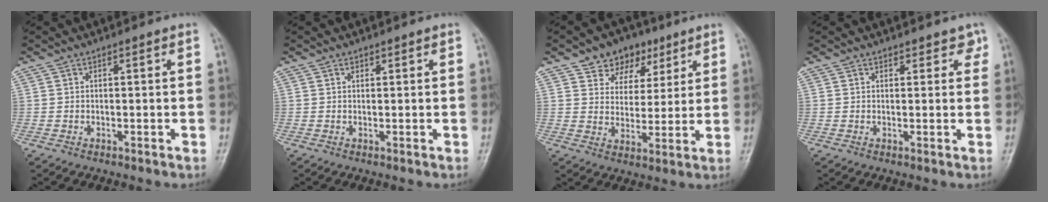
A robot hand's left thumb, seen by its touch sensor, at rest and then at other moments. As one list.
[{"total": 0.6, "force": [0.4, 0.4, 0.2], "torque": [0.000, -0.002, 0.005]}, {"total": 9.6, "force": [5.8, 6.9, 3.3], "torque": [-0.013, -0.021, 0.094]}, {"total": 2.1, "force": [1.5, 1.4, 0.5], "torque": [0.021, -0.005, 0.011]}]